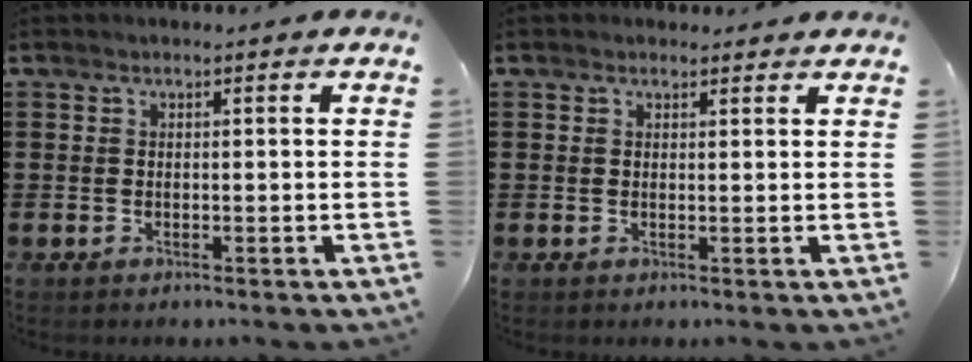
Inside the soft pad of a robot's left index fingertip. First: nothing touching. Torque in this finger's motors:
{"motor_torque": [2.14, 0.00, 0.07, 0.00]}